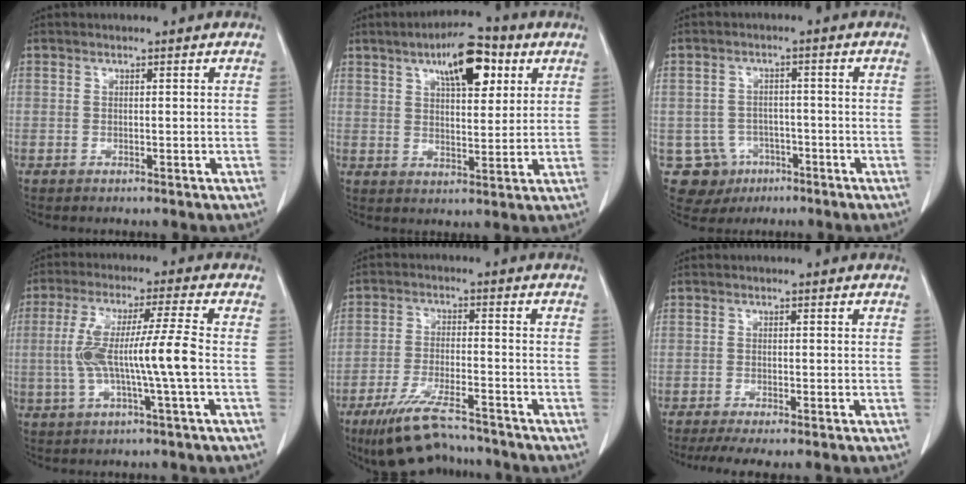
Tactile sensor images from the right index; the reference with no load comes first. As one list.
[{"total": 10.5, "force": [5.1, 3.5, 8.4], "torque": [-0.135, 0.014, 0.081]}, {"total": 7.2, "force": [-3.0, 6.6, 0.6], "torque": [-0.015, 0.011, -0.035]}, {"total": 10.1, "force": [-1.2, -0.7, 10.0], "torque": [-0.197, 0.016, -0.021]}, {"total": 12.0, "force": [-10.4, 1.9, 5.7], "torque": [-0.105, -0.015, -0.171]}, {"total": 6.5, "force": [-5.4, 0.6, 3.7], "torque": [-0.049, -0.011, -0.082]}]